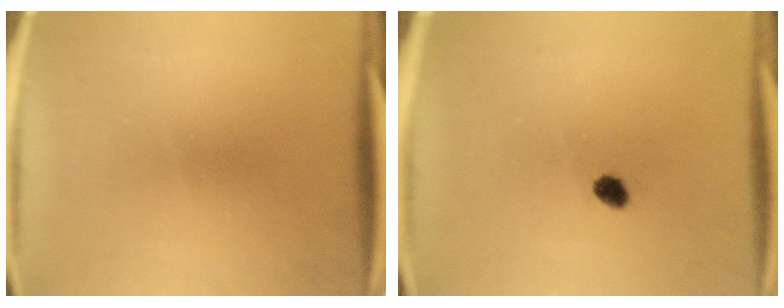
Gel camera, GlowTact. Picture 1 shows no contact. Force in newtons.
{"total": 2.2}